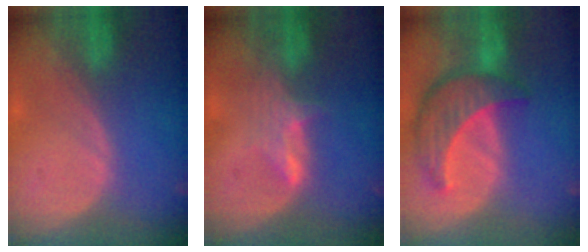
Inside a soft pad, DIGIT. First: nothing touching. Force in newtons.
{"total": 2.9, "press": 2.9, "slide": 0.4}
{"total": 8.7, "press": 7.8, "slide": 3.8}